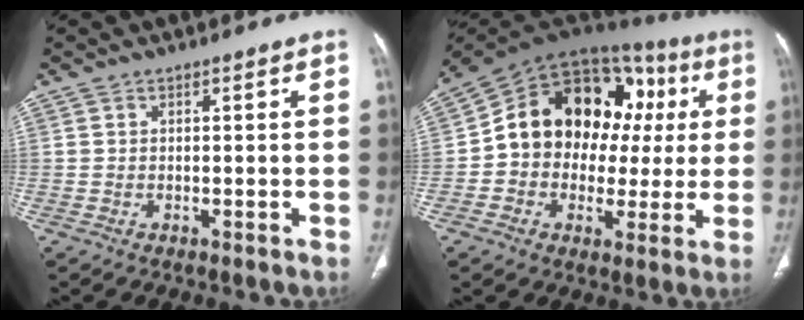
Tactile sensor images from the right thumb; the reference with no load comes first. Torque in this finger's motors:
{"motor_torque": [1.73, 1.80, 0.18, -0.08, 0.50]}